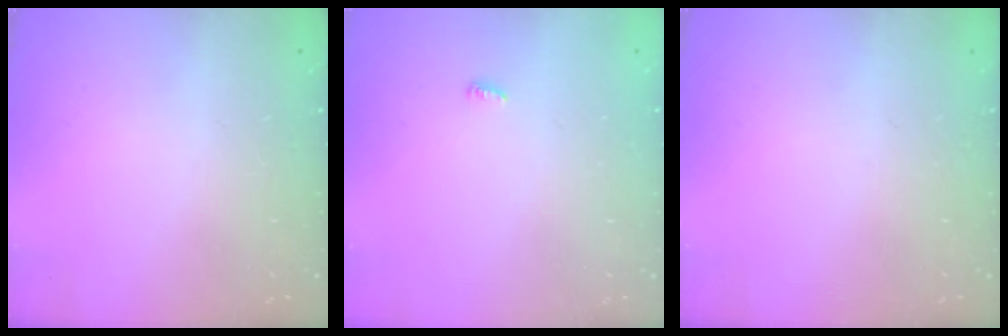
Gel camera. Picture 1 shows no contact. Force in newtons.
{"total": 4.3, "press": 4.3, "slide": 0.4}
{"total": 0.0}